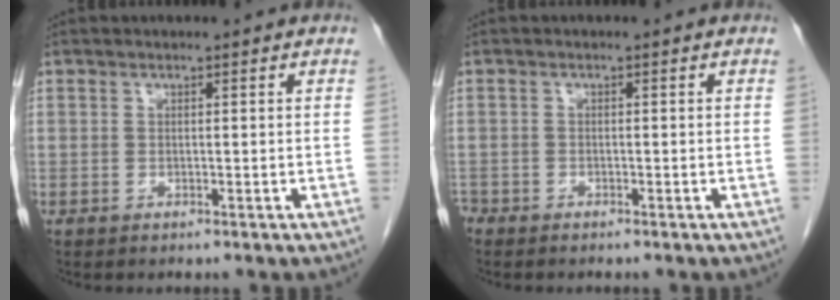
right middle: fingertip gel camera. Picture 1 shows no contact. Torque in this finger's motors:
{"motor_torque": [-0.01, -0.10, -0.01, -0.02]}